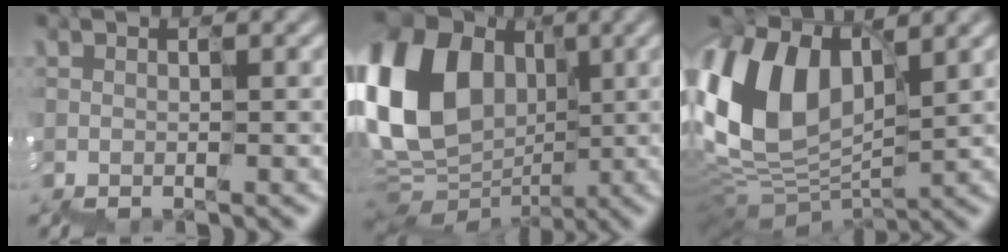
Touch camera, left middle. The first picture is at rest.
{"total": 14.2, "force": [2.8, 11.1, 8.4], "torque": [-0.195, 0.017, 0.055]}
{"total": 9.7, "force": [3.6, 6.1, 6.7], "torque": [-0.193, 0.010, 0.069]}